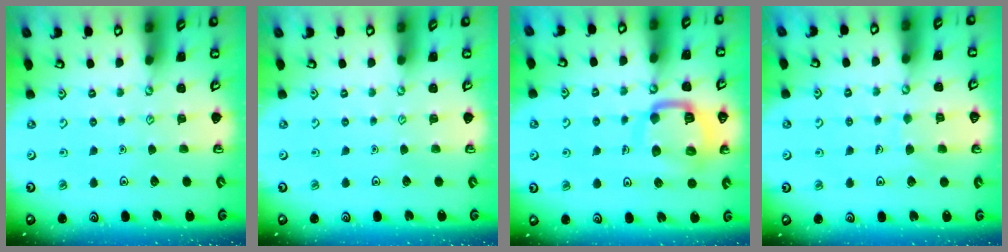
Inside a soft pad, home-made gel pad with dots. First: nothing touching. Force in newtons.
{"total": 0.0}
{"total": 14.2, "press": 14.1, "slide": 1.5}
{"total": 6.8, "press": 6.8, "slide": 0.4}